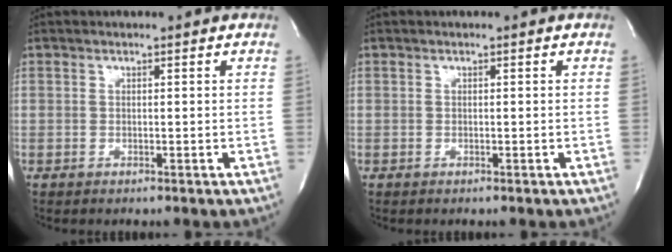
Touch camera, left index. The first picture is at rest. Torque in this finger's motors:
{"motor_torque": [0.00, 0.00, 0.00, 0.00]}